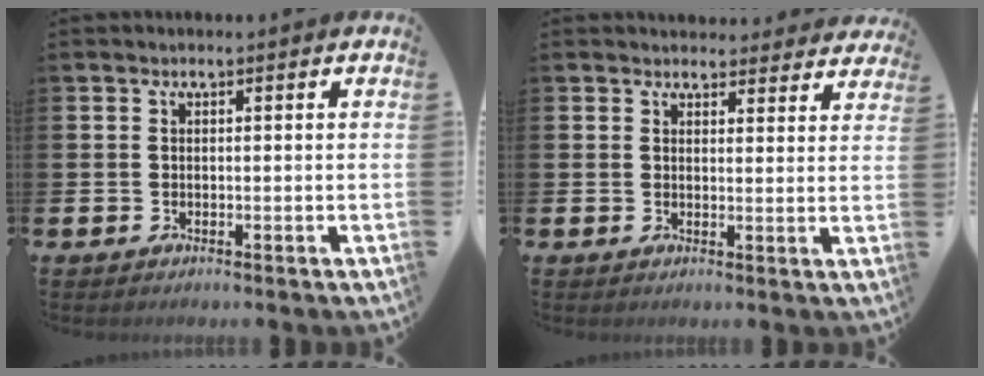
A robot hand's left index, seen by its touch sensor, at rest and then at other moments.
{"total": 3.2, "force": [3.1, 0.9, -0.1], "torque": [0.006, -0.018, 0.054]}